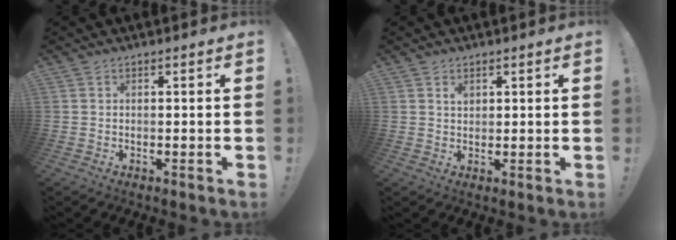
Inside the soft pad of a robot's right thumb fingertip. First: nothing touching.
{"total": 1.5, "force": [1.0, 0.9, 0.6], "torque": [-0.004, -0.005, 0.017]}